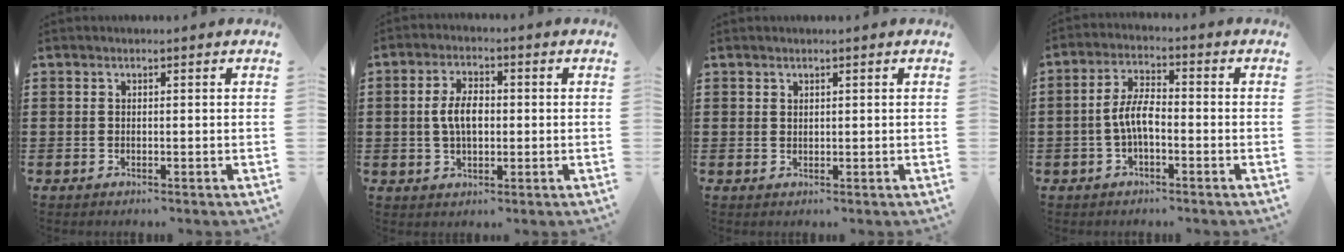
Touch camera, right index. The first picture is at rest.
{"total": 5.4, "force": [0.0, 2.9, 4.5], "torque": [-0.096, 0.002, -0.008]}
{"total": 0.7, "force": [0.6, 0.4, 0.1], "torque": [-0.004, 0.002, 0.012]}
{"total": 5.7, "force": [-1.2, 2.3, 5.1], "torque": [-0.117, 0.000, -0.030]}